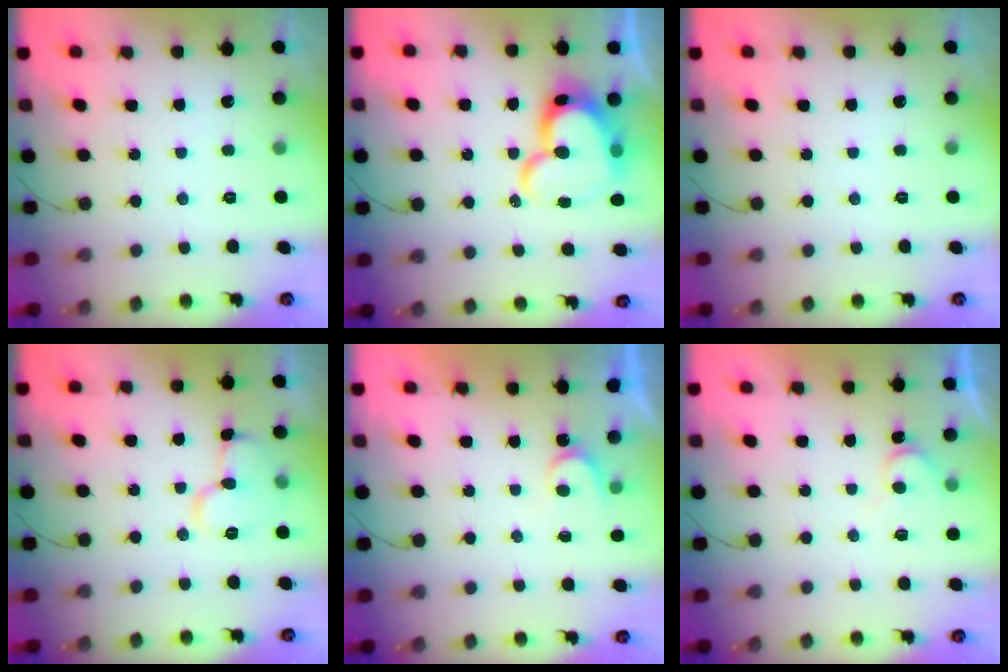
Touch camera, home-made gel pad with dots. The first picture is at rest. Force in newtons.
{"total": 19.0, "press": 19.0, "slide": 1.3}
{"total": 0.0}
{"total": 10.3, "press": 10.3, "slide": 0.9}
{"total": 3.7, "press": 3.7, "slide": 0.3}
{"total": 6.7, "press": 6.6, "slide": 0.5}